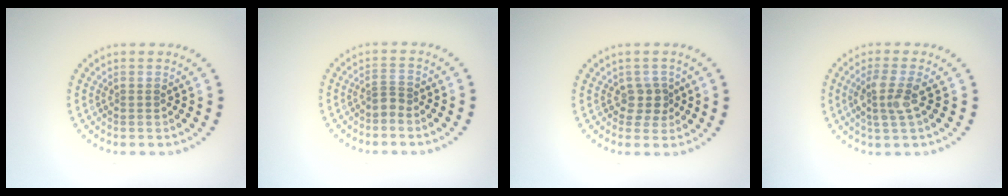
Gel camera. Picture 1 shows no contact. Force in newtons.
{"total": 1.1, "press": 0.6, "slide": 0.9}
{"total": 1.9, "press": 1.5, "slide": 1.1}
{"total": 2.9, "press": 2.6, "slide": 1.3}